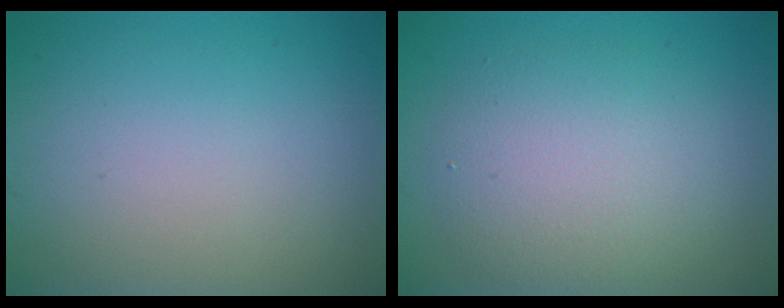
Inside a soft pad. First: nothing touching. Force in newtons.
{"total": 4.8, "press": 4.8, "slide": 0.3}